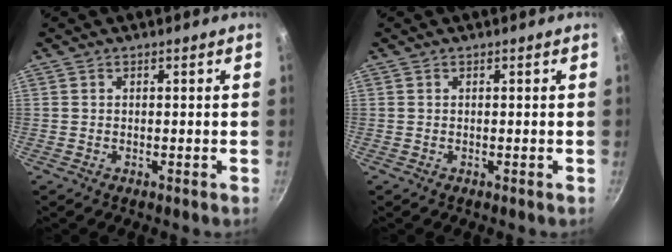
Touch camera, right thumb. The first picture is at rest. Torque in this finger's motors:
{"motor_torque": [-0.01, -0.01, 0.00, 0.00, 0.00]}